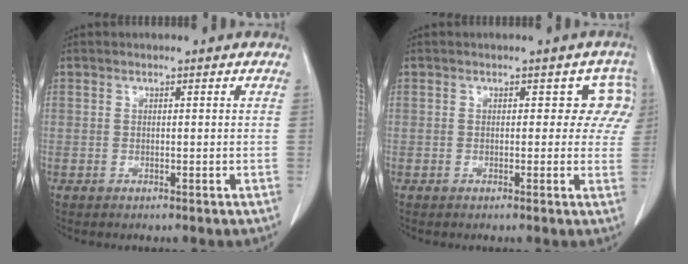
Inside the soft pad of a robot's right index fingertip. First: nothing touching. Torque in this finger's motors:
{"motor_torque": [0.04, 0.04, 0.05, 0.00]}